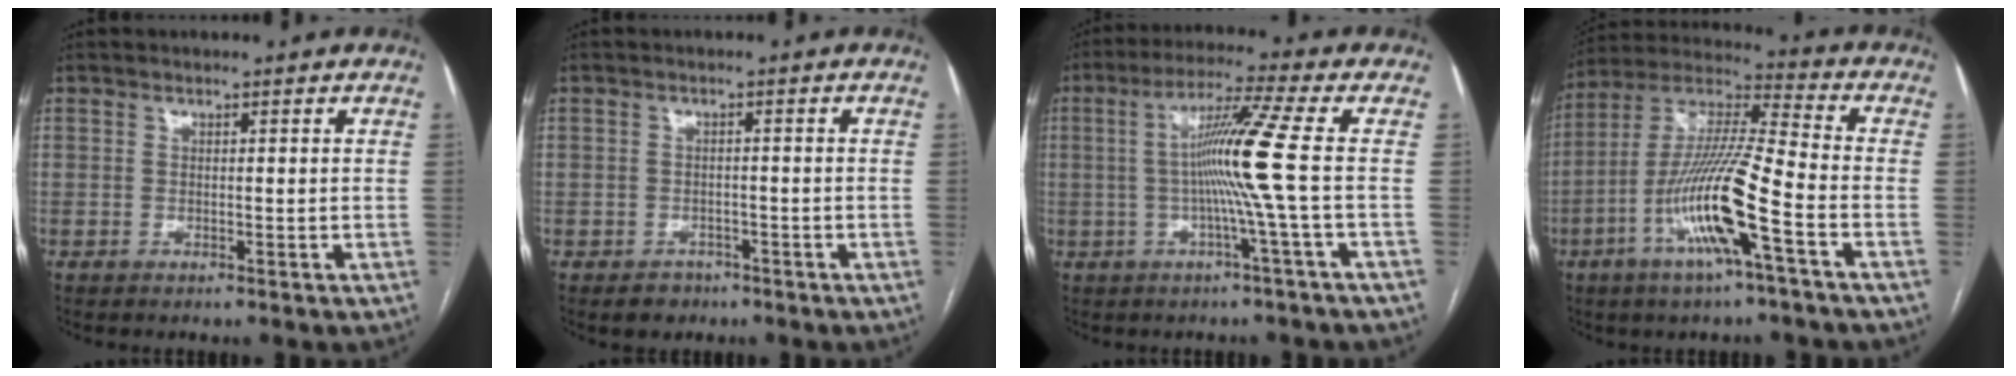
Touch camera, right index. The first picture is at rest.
{"total": 2.8, "force": [-1.8, 2.1, 0.6], "torque": [-0.009, 0.006, -0.021]}
{"total": 9.4, "force": [-0.5, -2.6, 9.0], "torque": [-0.167, 0.006, -0.006]}
{"total": 15.9, "force": [-5.9, 0.6, 14.7], "torque": [-0.294, -0.002, -0.115]}